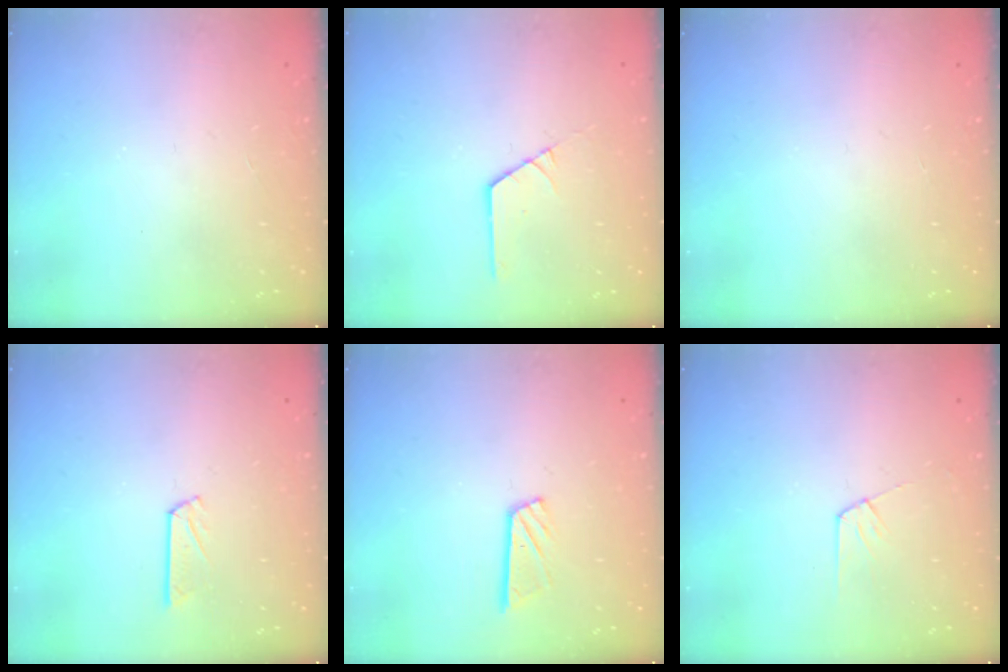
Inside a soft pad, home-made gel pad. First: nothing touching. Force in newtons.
{"total": 1.3, "press": 1.3, "slide": 0.2}
{"total": 0.0}
{"total": 4.4, "press": 4.4, "slide": 0.4}
{"total": 7.3, "press": 7.3, "slide": 0.4}
{"total": 6.0, "press": 6.0, "slide": 0.6}